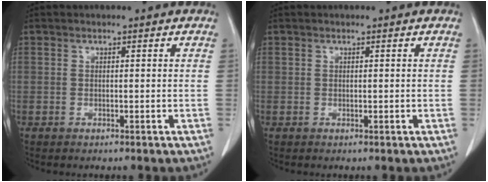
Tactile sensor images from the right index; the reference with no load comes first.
{"total": 0.0}